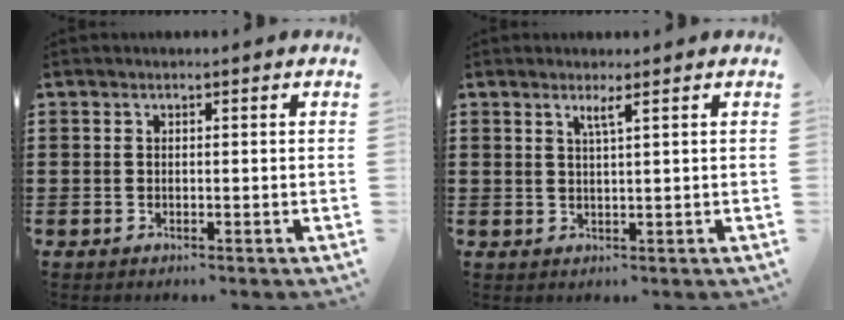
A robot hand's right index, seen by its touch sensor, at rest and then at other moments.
{"total": 1.8, "force": [1.0, -0.1, 1.5], "torque": [-0.032, -0.004, 0.016]}